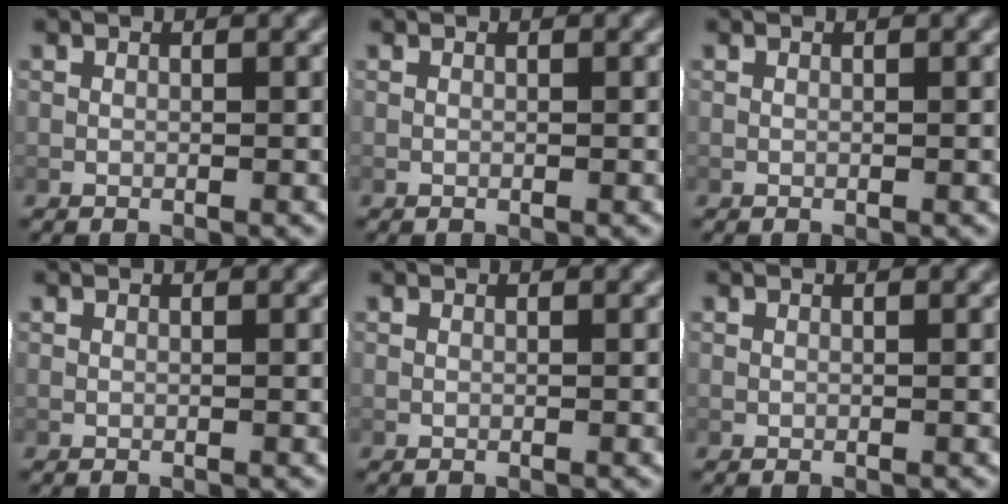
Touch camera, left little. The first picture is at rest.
{"total": 0.0}
{"total": 0.0}
{"total": 0.0}
{"total": 0.0}
{"total": 0.0}